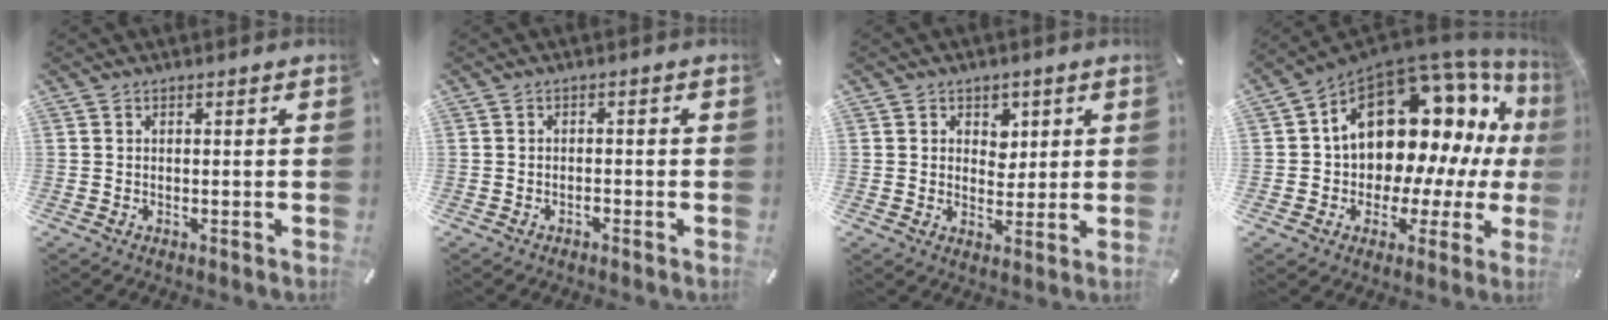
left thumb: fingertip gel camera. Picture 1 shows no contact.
{"total": 1.2, "force": [-0.9, 0.6, 0.6], "torque": [-0.012, 0.002, -0.019]}
{"total": 4.7, "force": [1.9, 4.1, 1.4], "torque": [-0.009, -0.003, 0.028]}
{"total": 19.2, "force": [7.4, 12.5, 12.5], "torque": [-0.197, -0.065, 0.135]}